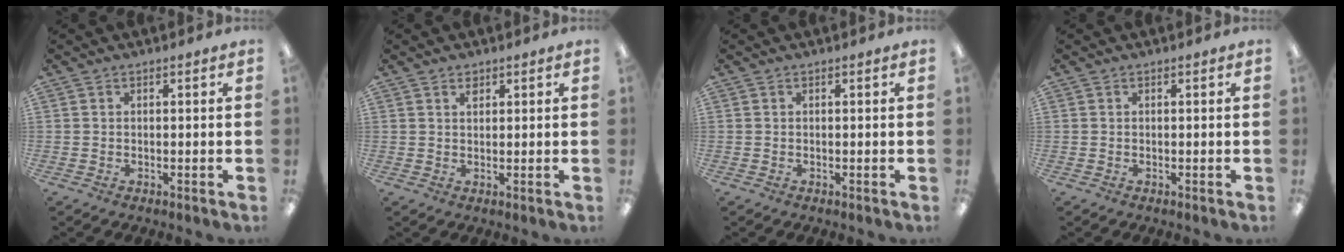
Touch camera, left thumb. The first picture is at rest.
{"total": 1.5, "force": [1.2, 0.8, 0.5], "torque": [-0.005, -0.004, 0.021]}
{"total": 0.0}
{"total": 0.0}